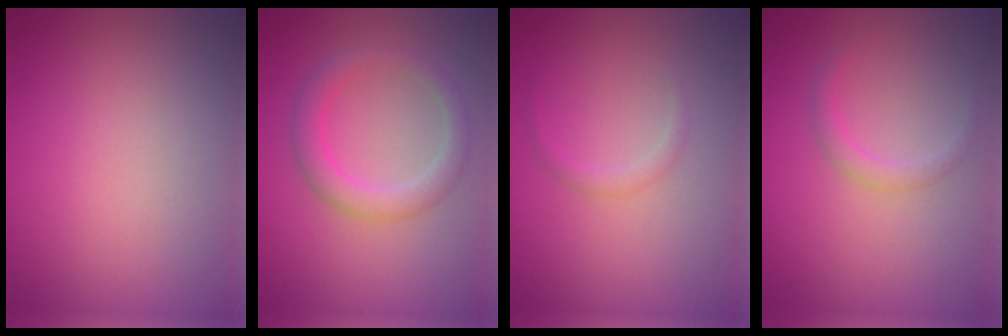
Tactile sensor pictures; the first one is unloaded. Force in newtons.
{"total": 2.9, "press": 2.9, "slide": 0.2}
{"total": 0.9, "press": 0.9, "slide": 0.1}
{"total": 1.4, "press": 1.4, "slide": 0.1}